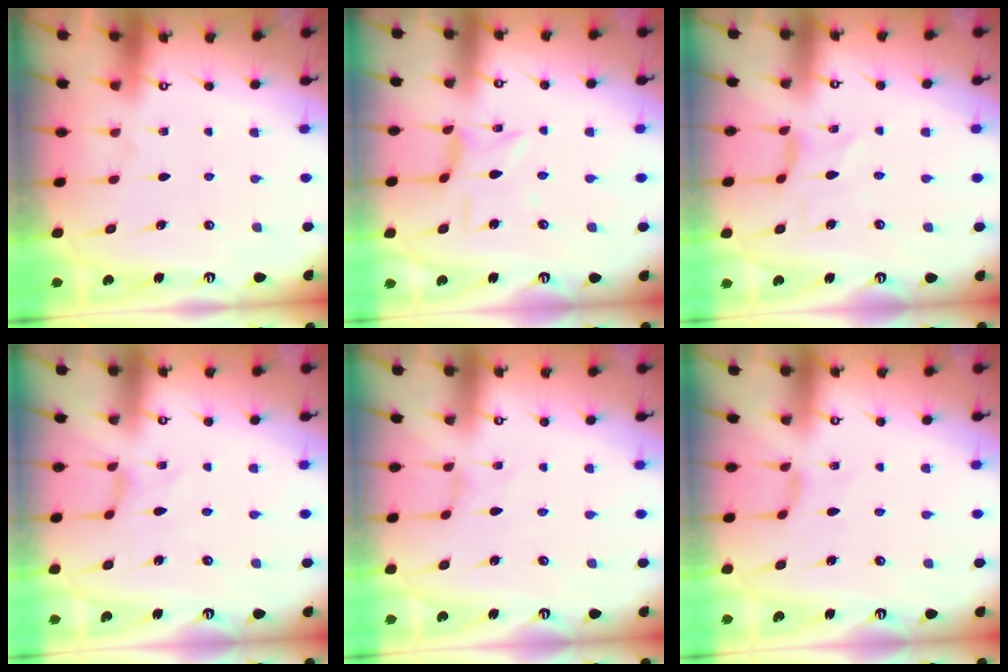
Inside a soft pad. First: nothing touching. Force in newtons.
{"total": 1.6, "press": 1.6, "slide": 0.5}
{"total": 1.4, "press": 1.3, "slide": 0.3}
{"total": 0.0}
{"total": 0.0}
{"total": 0.0}